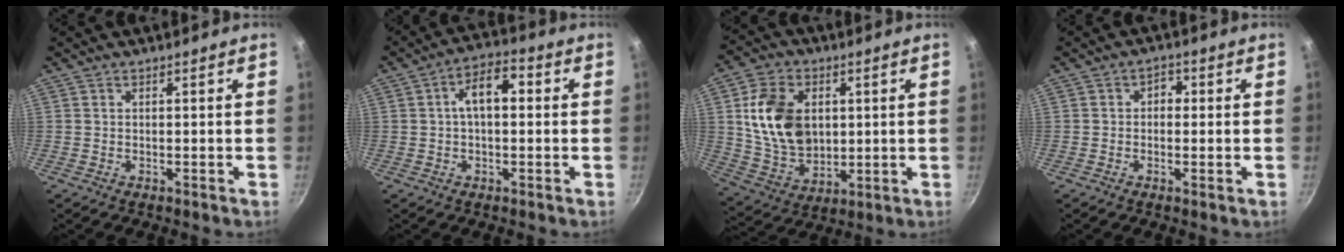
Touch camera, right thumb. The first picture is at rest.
{"total": 7.6, "force": [0.9, 4.1, 6.3], "torque": [-0.086, 0.023, 0.005]}
{"total": 15.6, "force": [2.6, 11.3, 10.4], "torque": [-0.167, -0.009, 0.059]}
{"total": 2.7, "force": [0.2, 2.1, 1.7], "torque": [-0.017, 0.002, -0.005]}